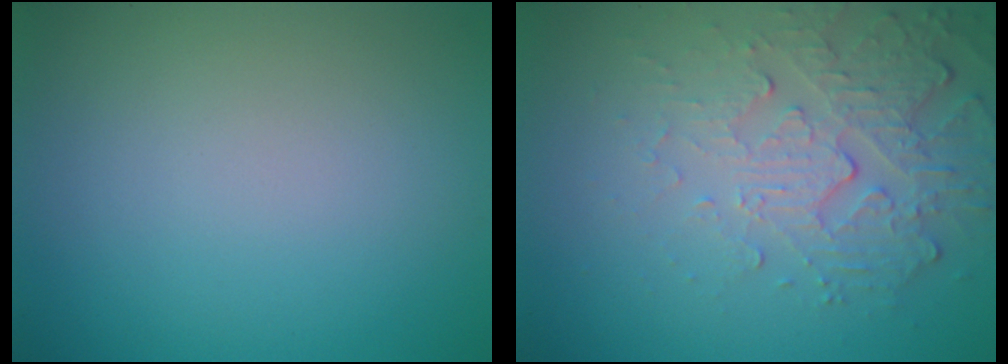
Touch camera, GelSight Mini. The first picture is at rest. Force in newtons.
{"total": 5.2, "press": 3.5, "slide": 3.9}